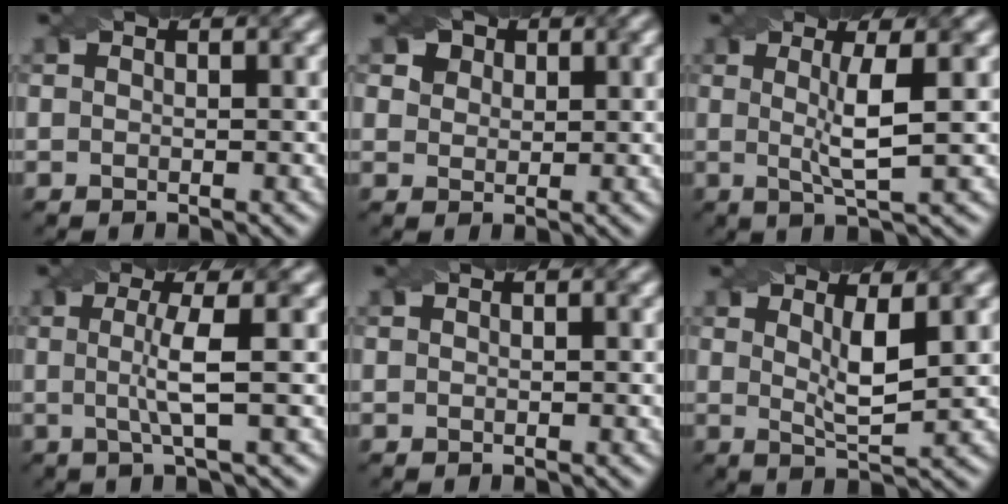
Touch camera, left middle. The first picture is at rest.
{"total": 4.5, "force": [2.7, 3.0, 1.9], "torque": [-0.054, 0.004, 0.039]}
{"total": 4.0, "force": [0.4, 0.5, 4.0], "torque": [-0.072, -0.004, 0.010]}
{"total": 3.7, "force": [0.0, 0.5, 3.7], "torque": [-0.068, -0.002, -0.003]}
{"total": 0.0}
{"total": 3.5, "force": [1.2, 0.7, 3.2], "torque": [-0.053, -0.010, 0.020]}